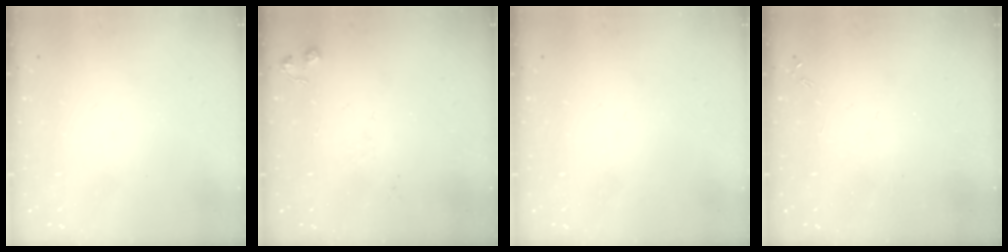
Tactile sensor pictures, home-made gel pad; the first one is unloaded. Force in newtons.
{"total": 4.5, "press": 4.4, "slide": 0.8}
{"total": 0.0}
{"total": 0.0}